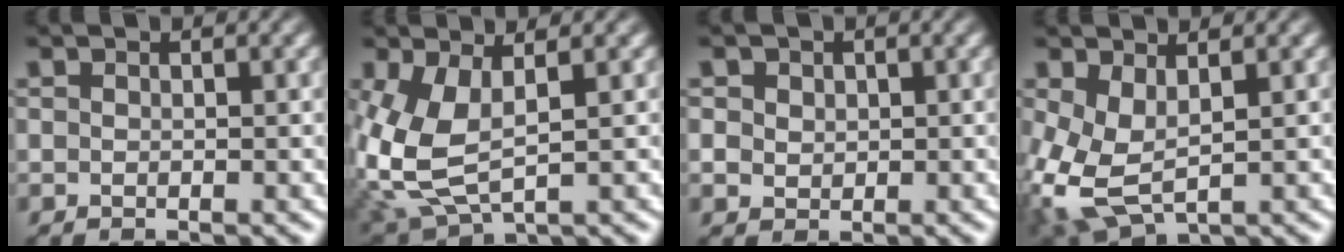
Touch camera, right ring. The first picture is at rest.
{"total": 6.9, "force": [0.0, 5.0, 4.8], "torque": [-0.149, -0.034, 0.022]}
{"total": 2.9, "force": [0.6, 2.7, 0.8], "torque": [-0.026, -0.007, 0.017]}
{"total": 6.2, "force": [-1.2, 4.8, 3.8], "torque": [-0.119, -0.048, 0.006]}